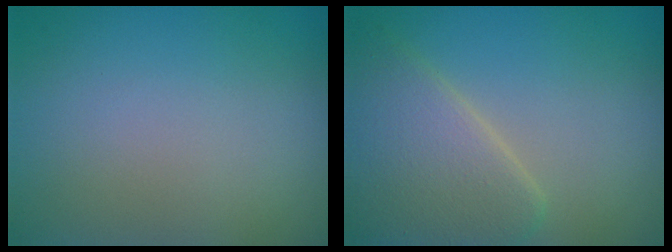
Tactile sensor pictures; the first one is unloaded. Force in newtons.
{"total": 5.8, "press": 5.7, "slide": 0.3}